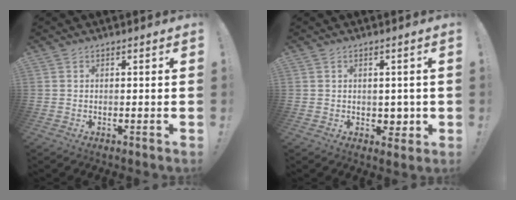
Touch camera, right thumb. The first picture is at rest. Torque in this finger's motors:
{"motor_torque": [0.21, -0.33, 0.03, 0.08, -0.01]}